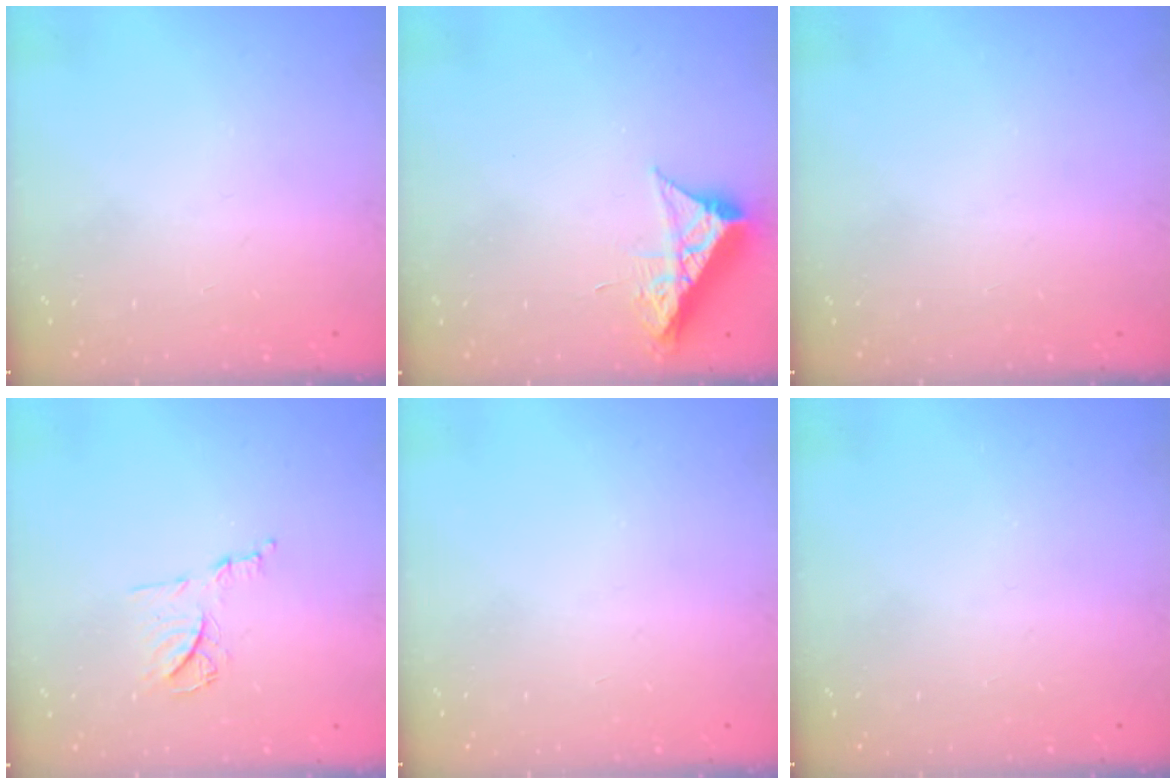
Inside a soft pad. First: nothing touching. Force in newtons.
{"total": 8.9, "press": 8.9, "slide": 0.4}
{"total": 0.0}
{"total": 9.1, "press": 9.1, "slide": 0.5}
{"total": 0.0}
{"total": 0.0}